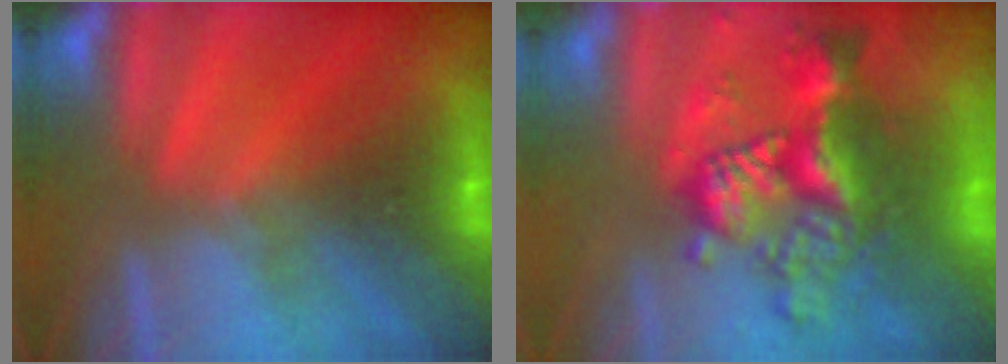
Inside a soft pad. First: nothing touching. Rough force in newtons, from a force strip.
{"total": 9.4}